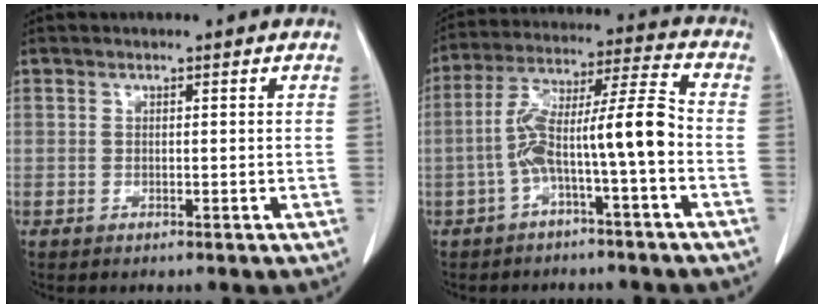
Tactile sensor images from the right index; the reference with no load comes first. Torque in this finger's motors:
{"motor_torque": [0.78, -0.48, 0.46, 0.16]}